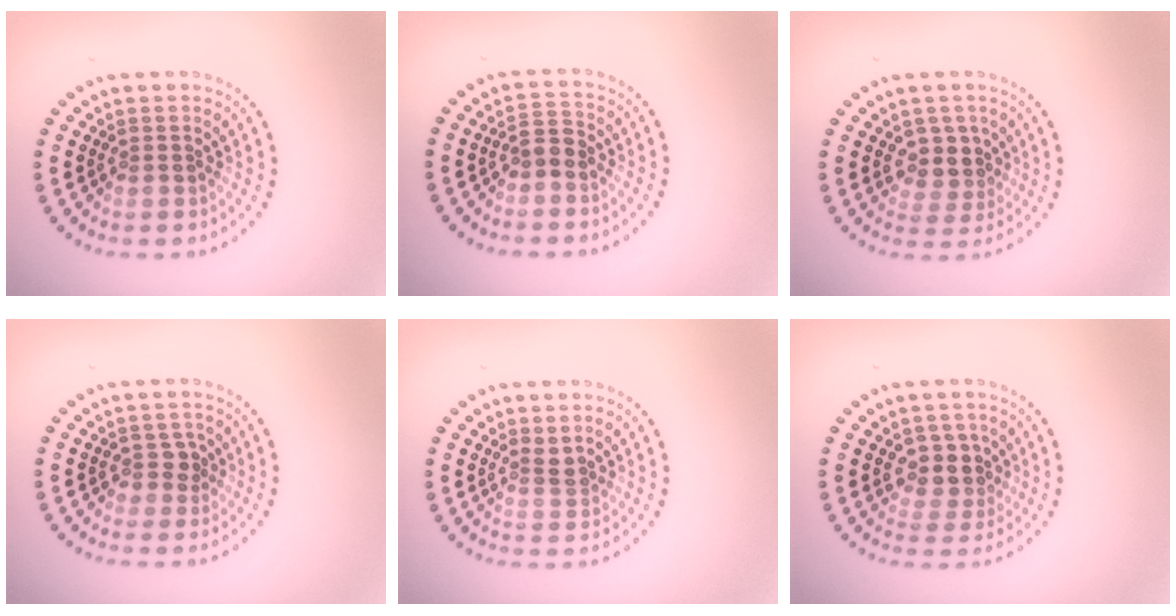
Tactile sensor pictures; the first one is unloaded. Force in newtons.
{"total": 1.6, "press": 1.5, "slide": 0.7}
{"total": 2.6, "press": 2.2, "slide": 1.3}
{"total": 1.3, "press": 1.1, "slide": 0.6}
{"total": 1.1, "press": 0.7, "slide": 0.8}
{"total": 2.6, "press": 2.2, "slide": 1.3}